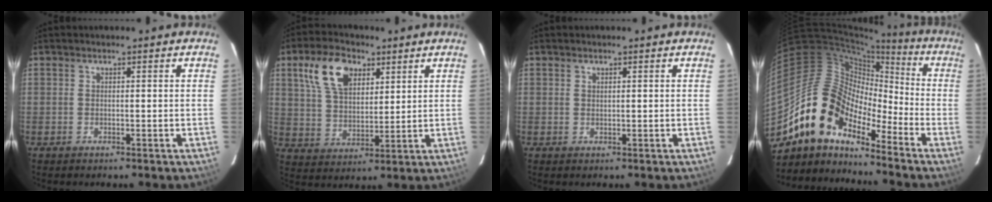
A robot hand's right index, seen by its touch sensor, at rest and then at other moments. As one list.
[{"total": 11.8, "force": [5.8, 6.8, 7.7], "torque": [-0.149, 0.025, 0.112]}, {"total": 0.5, "force": [0.4, 0.2, 0.2], "torque": [-0.005, 0.001, 0.008]}, {"total": 14.6, "force": [-11.5, 6.8, 6.1], "torque": [-0.108, 0.020, -0.226]}]